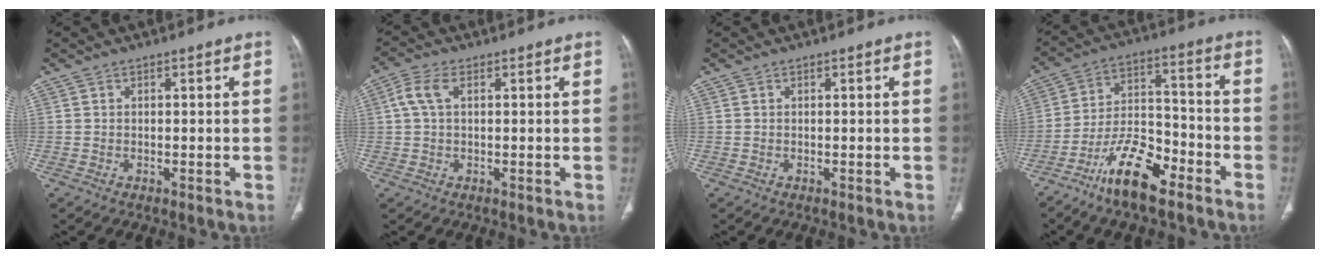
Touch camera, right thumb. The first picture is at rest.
{"total": 4.4, "force": [1.1, 2.4, 3.5], "torque": [-0.090, 0.016, 0.020]}
{"total": 0.0}
{"total": 13.0, "force": [-8.6, 4.8, 8.5], "torque": [-0.154, 0.061, -0.159]}